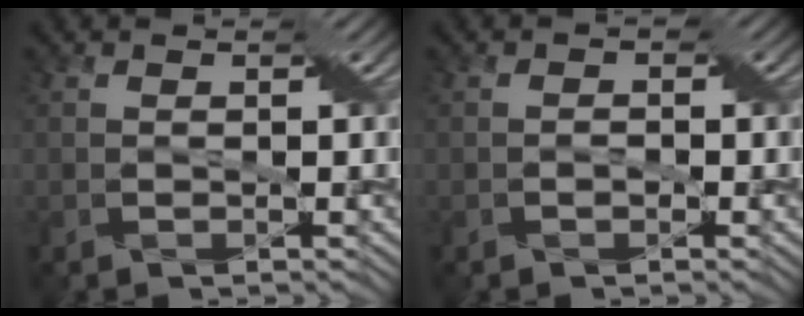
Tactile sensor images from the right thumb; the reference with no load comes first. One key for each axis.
{"total": 0.9, "fx": -0.4, "fy": 0.7, "fz": 0.4, "tx": -0.008, "ty": 0.000, "tz": -0.009}